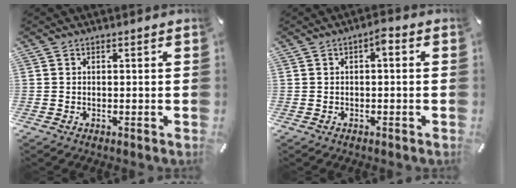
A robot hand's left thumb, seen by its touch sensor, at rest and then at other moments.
{"total": 2.5, "force": [-0.4, 1.0, 2.2], "torque": [-0.044, 0.013, -0.011]}